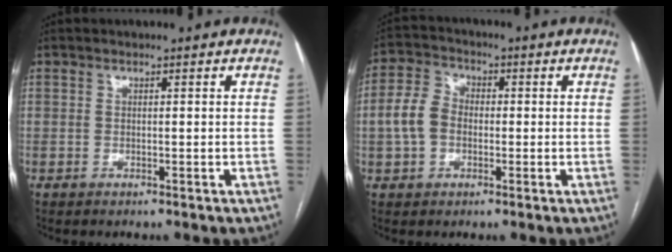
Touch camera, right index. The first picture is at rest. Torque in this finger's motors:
{"motor_torque": [0.30, -0.10, 0.55, 0.12]}